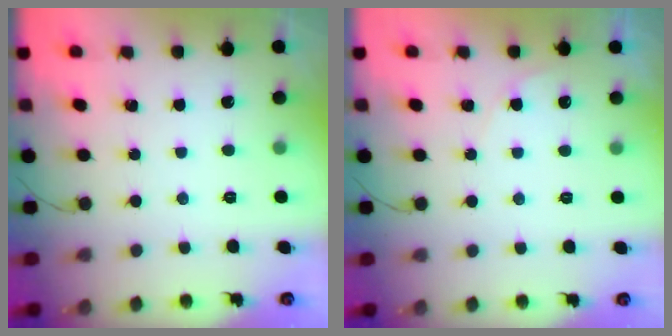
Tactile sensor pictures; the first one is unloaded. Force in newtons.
{"total": 3.4, "press": 3.4, "slide": 0.1}